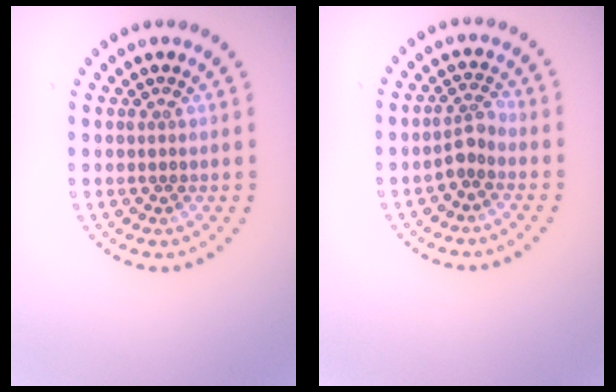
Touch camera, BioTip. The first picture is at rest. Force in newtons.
{"total": 1.8, "press": 1.4, "slide": 1.2}